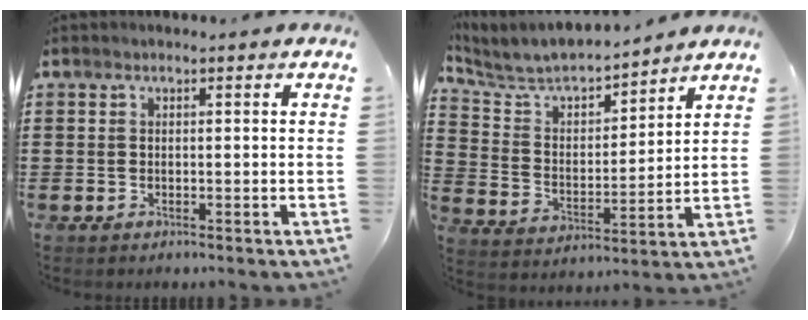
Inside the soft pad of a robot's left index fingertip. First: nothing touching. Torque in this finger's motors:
{"motor_torque": [1.48, -0.66, 0.14, 0.08]}